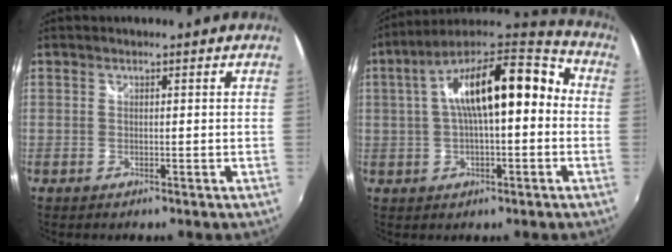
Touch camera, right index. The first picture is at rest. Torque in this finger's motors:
{"motor_torque": [0.80, -0.06, 1.05, 0.21]}